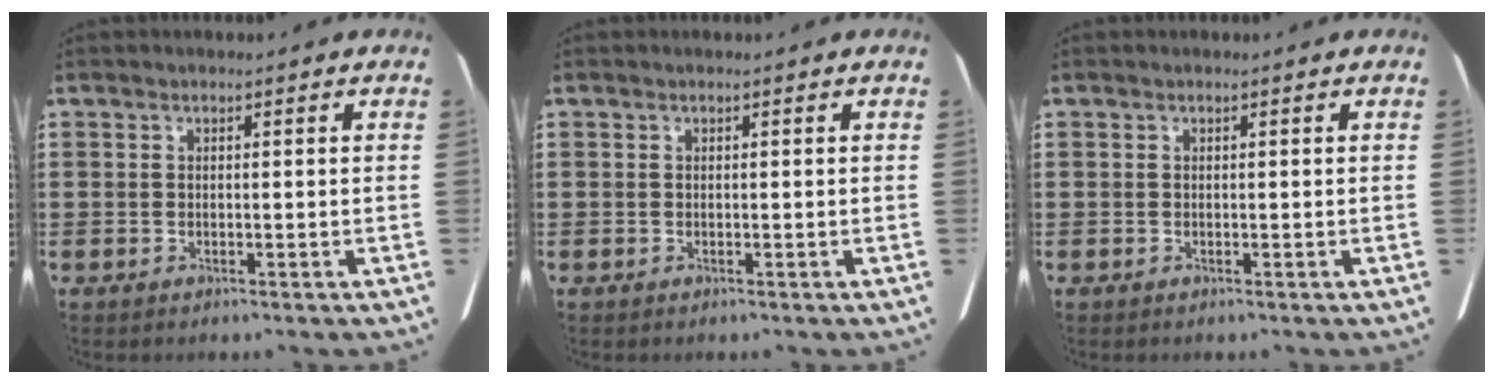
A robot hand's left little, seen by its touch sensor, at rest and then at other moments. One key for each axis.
{"total": 0.0}
{"total": 0.0}